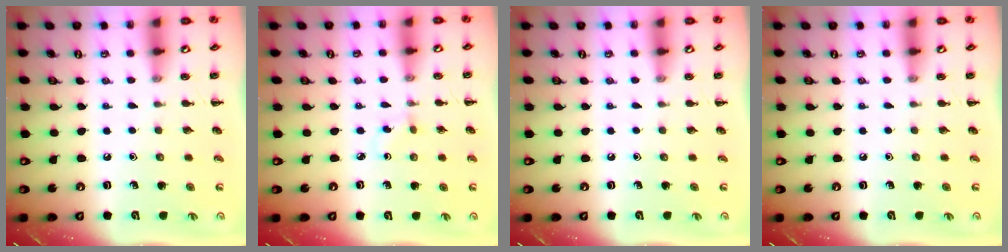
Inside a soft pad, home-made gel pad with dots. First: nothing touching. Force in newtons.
{"total": 1.2, "press": 1.0, "slide": 0.8}
{"total": 0.0}
{"total": 0.0}